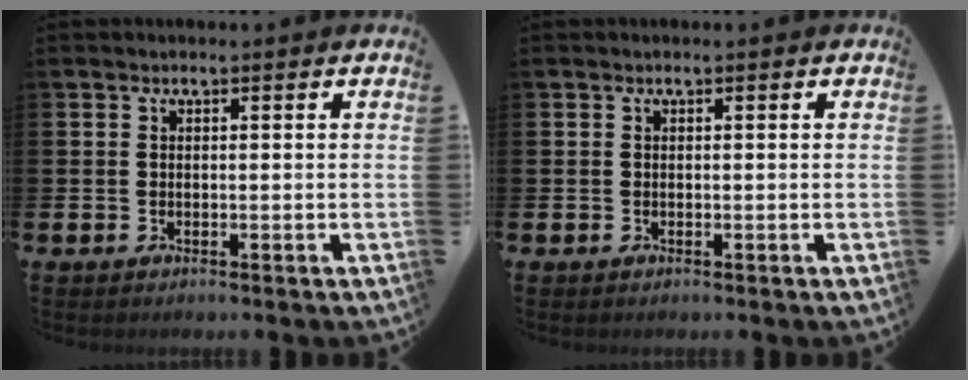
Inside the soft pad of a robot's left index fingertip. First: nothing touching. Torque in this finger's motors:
{"motor_torque": [0.16, -0.17, 0.00, 0.02]}